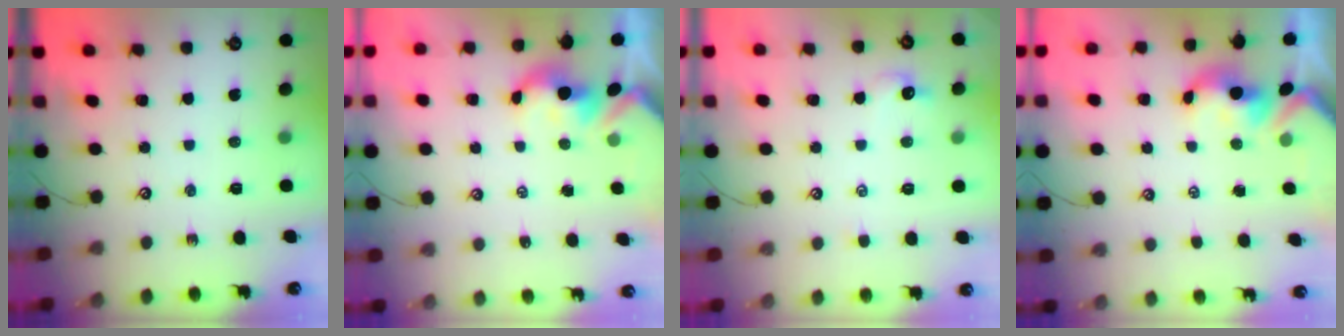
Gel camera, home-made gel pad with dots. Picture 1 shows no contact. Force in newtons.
{"total": 1.9, "press": 1.9, "slide": 0.2}
{"total": 0.7, "press": 0.2, "slide": 0.6}
{"total": 1.6, "press": 1.5, "slide": 0.7}